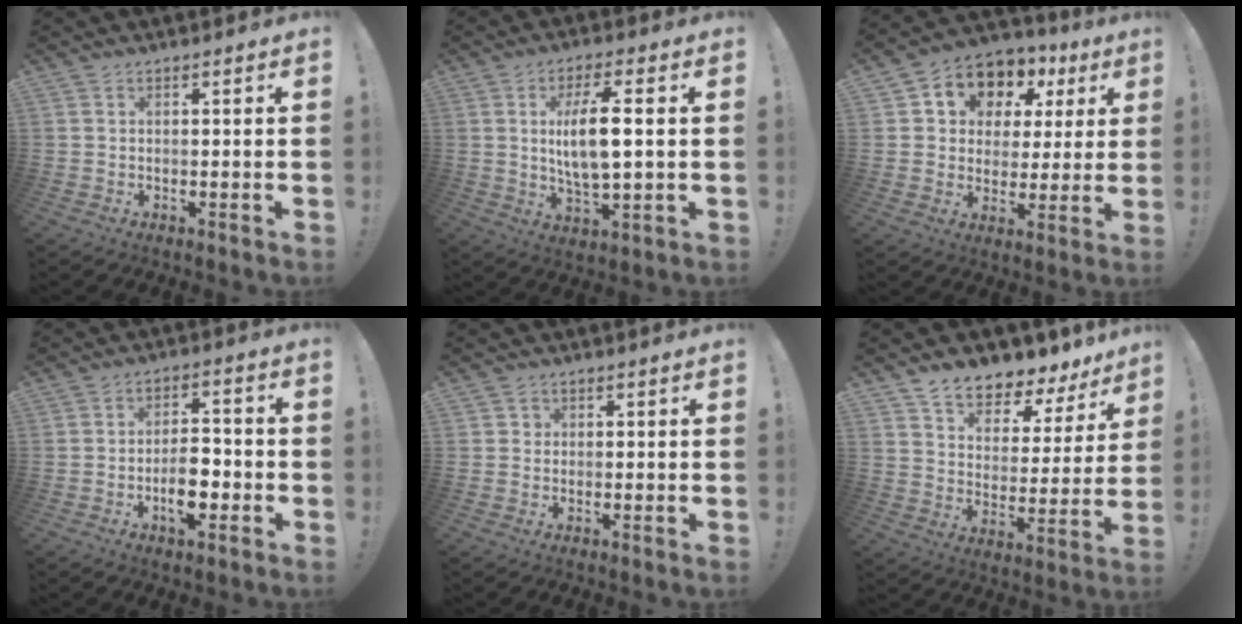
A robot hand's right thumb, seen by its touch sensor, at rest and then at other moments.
{"total": 11.2, "force": [1.5, 3.5, 10.5], "torque": [-0.193, -0.006, 0.018]}
{"total": 9.3, "force": [4.6, 7.4, 3.2], "torque": [-0.049, -0.039, 0.088]}
{"total": 9.1, "force": [-3.3, 4.9, 7.0], "torque": [-0.117, 0.015, -0.056]}
{"total": 1.5, "force": [0.2, 1.5, 0.4], "torque": [-0.005, 0.002, 0.003]}
{"total": 8.2, "force": [7.2, 3.2, 2.3], "torque": [-0.038, -0.074, 0.129]}